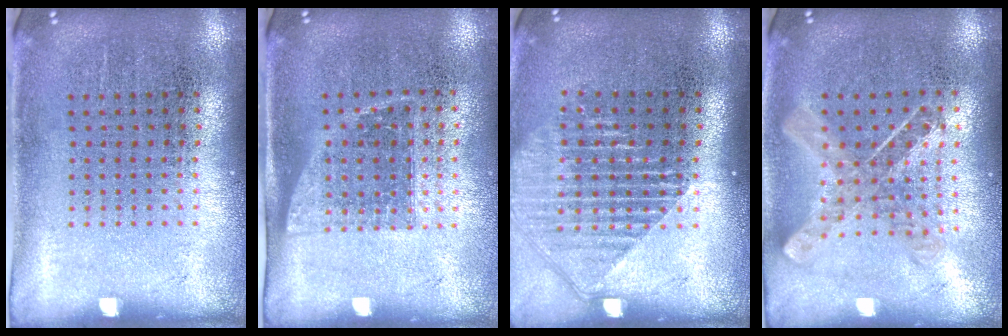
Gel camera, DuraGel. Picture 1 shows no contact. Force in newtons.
{"total": 1.2, "press": 0.9, "slide": 0.7}
{"total": 1.7, "press": 1.5, "slide": 0.7}
{"total": 0.9, "press": 0.8, "slide": 0.2}